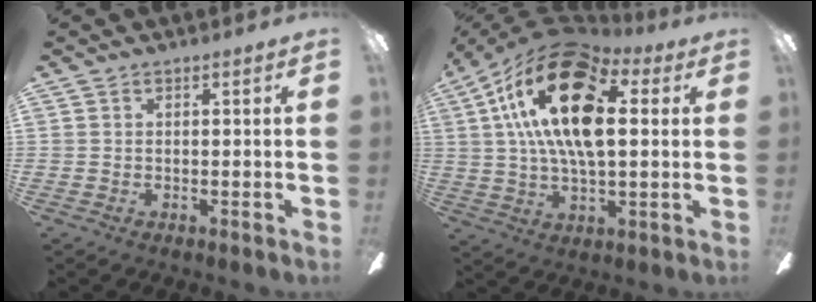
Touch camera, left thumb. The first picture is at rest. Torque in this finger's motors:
{"motor_torque": [0.58, 1.86, 1.46, -1.31, 0.43]}